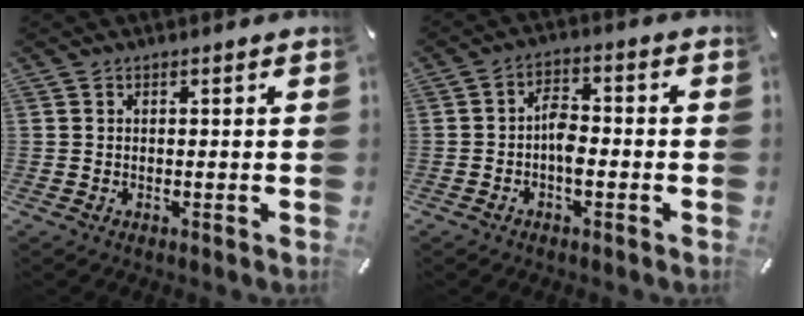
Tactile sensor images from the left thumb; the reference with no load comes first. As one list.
[{"total": 5.2, "force": [-1.9, 2.8, 3.9], "torque": [-0.072, 0.014, -0.034]}]